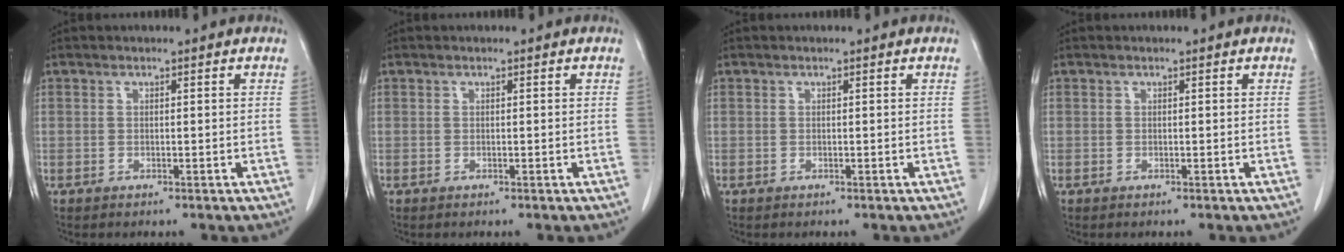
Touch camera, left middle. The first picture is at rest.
{"total": 0.0}
{"total": 0.0}
{"total": 0.0}